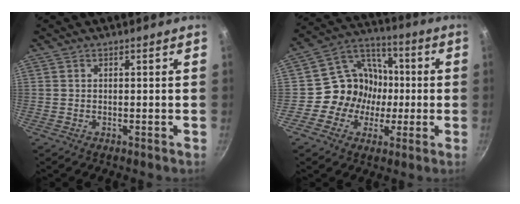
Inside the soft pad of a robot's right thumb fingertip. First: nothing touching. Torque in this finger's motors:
{"motor_torque": [0.50, 0.34, 0.58, -0.32, 0.01]}